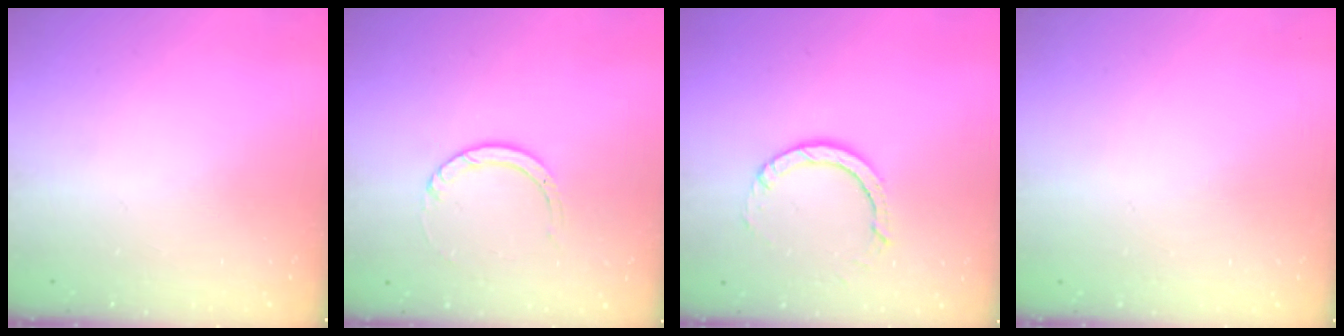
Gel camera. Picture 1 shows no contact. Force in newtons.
{"total": 3.0, "press": 3.0, "slide": 0.3}
{"total": 4.5, "press": 4.5, "slide": 0.3}
{"total": 2.6, "press": 2.6, "slide": 0.2}